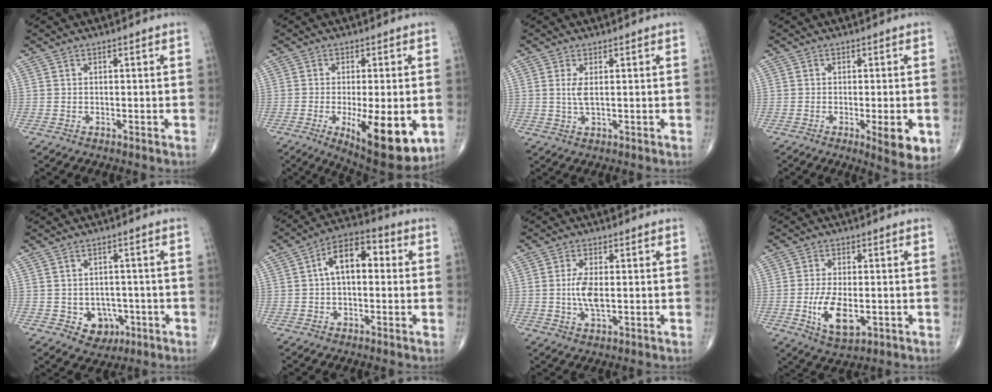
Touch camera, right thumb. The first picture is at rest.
{"total": 14.9, "force": [-4.2, 5.2, 13.4], "torque": [-0.176, -0.019, -0.046]}
{"total": 2.7, "force": [0.5, 0.8, 2.5], "torque": [-0.060, -0.005, 0.017]}
{"total": 7.2, "force": [-2.2, 2.0, 6.6], "torque": [-0.079, -0.013, -0.026]}
{"total": 6.0, "force": [-2.0, 4.8, 2.8], "torque": [-0.010, 0.012, -0.018]}
{"total": 9.9, "force": [1.2, 5.6, 8.1], "torque": [-0.123, 0.034, 0.010]}
{"total": 5.4, "force": [-0.1, 2.2, 4.9], "torque": [-0.103, -0.006, -0.001]}
{"total": 8.7, "force": [-2.0, 4.3, 7.4], "torque": [-0.133, -0.009, -0.028]}